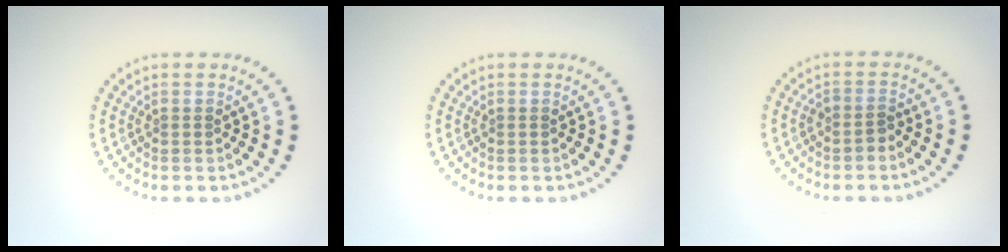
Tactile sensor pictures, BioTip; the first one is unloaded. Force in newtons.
{"total": 0.0}
{"total": 1.1, "press": 0.9, "slide": 0.7}